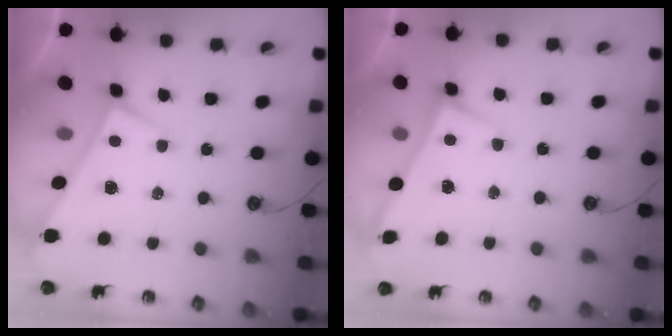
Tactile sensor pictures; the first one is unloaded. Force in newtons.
{"total": 3.0, "press": 3.0, "slide": 0.1}